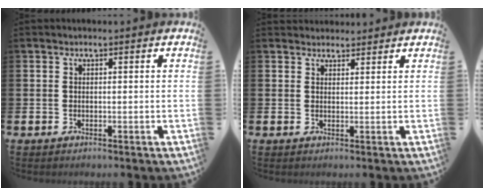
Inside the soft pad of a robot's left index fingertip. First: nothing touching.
{"total": 2.1, "force": [2.0, 0.6, -0.3], "torque": [0.009, -0.010, 0.035]}